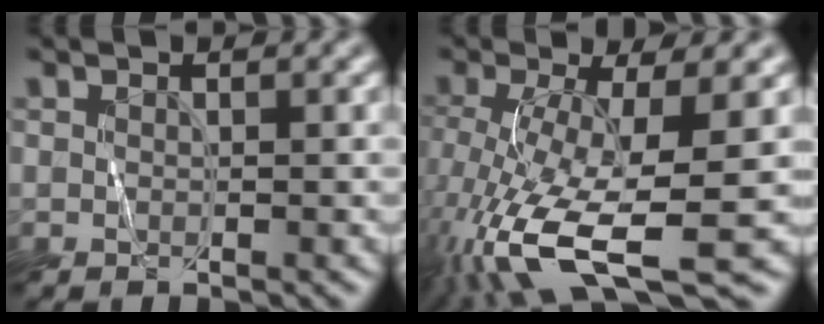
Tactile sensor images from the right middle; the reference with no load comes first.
{"total": 11.3, "force": [-4.5, 3.3, 9.8], "torque": [-0.210, -0.027, -0.078]}